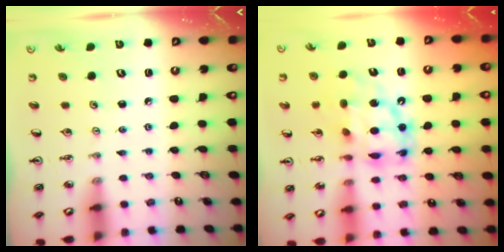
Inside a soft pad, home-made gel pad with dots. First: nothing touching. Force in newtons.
{"total": 14.3, "press": 14.2, "slide": 1.3}